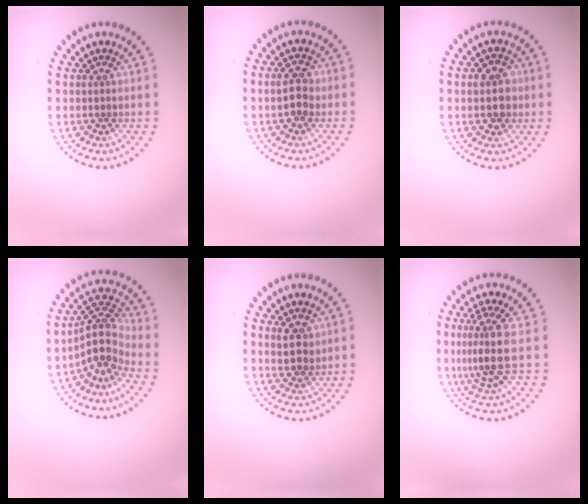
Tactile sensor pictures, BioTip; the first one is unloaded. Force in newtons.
{"total": 2.4, "press": 2.4, "slide": 0.1}
{"total": 3.4, "press": 3.3, "slide": 0.2}
{"total": 4.0, "press": 2.9, "slide": 2.8}
{"total": 2.3, "press": 2.1, "slide": 1.0}
{"total": 3.9, "press": 2.9, "slide": 2.6}